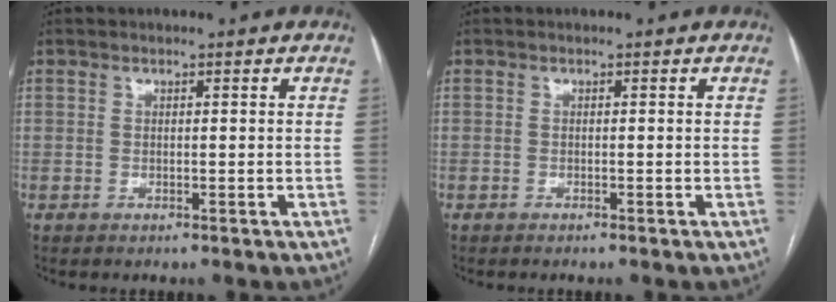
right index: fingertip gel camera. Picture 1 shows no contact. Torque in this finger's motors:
{"motor_torque": [0.06, -0.04, 0.03, 0.01]}